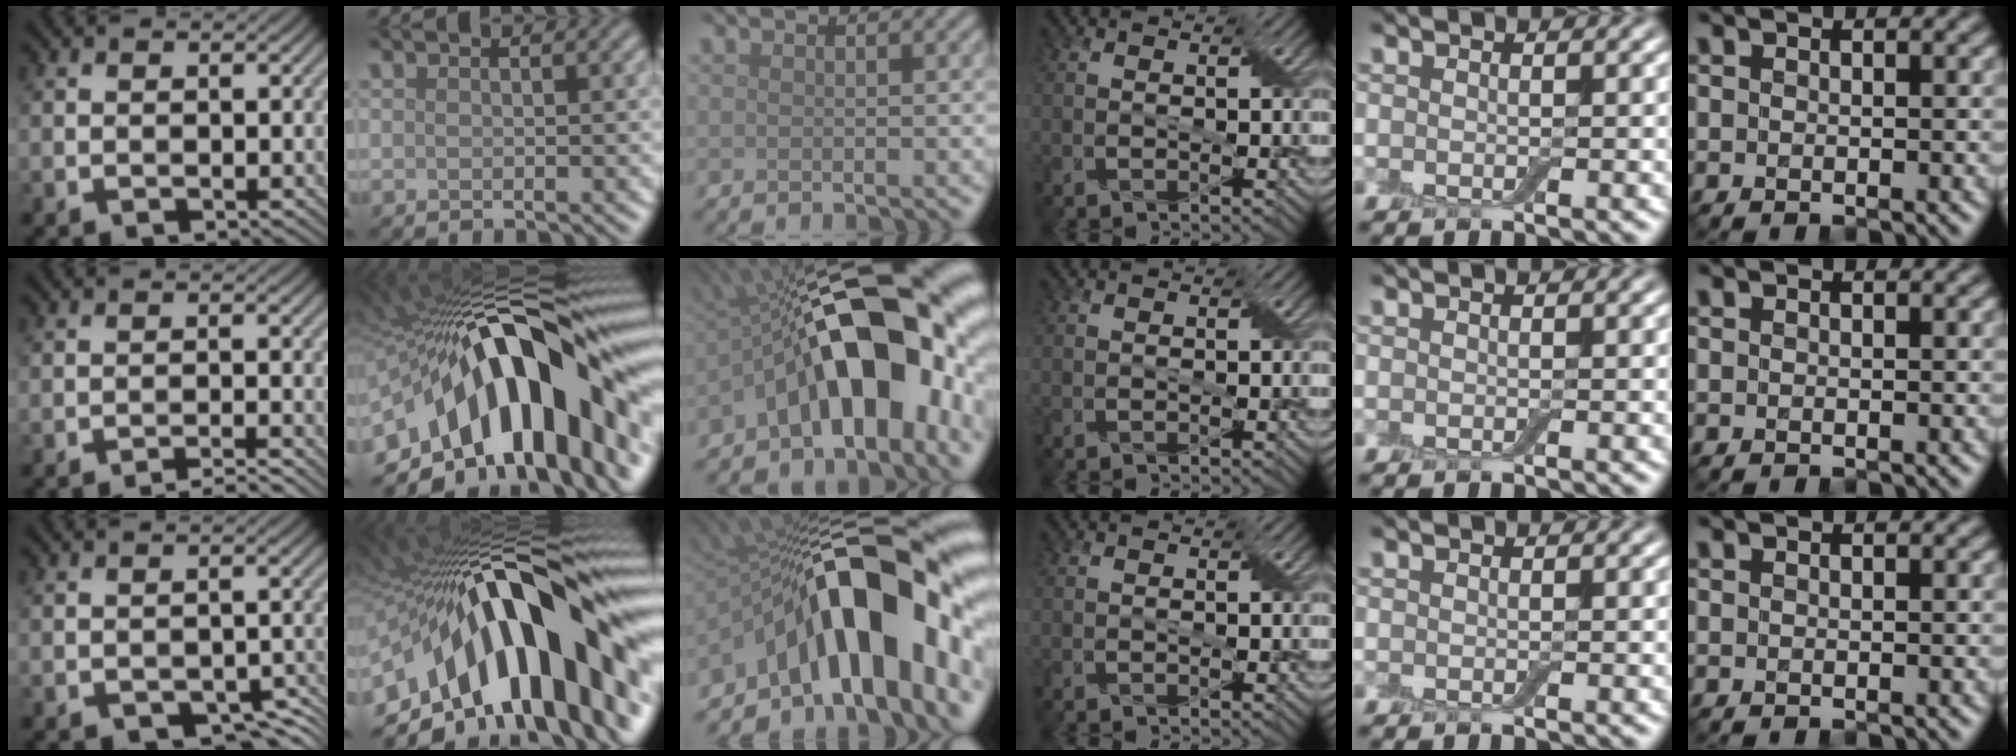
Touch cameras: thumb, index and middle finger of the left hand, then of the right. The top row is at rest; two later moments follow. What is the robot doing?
{"motion": "wrap", "object": "cling film"}